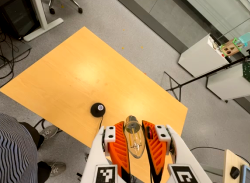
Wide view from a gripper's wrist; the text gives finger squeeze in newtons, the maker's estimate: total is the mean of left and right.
{"total": 23.9, "left": 26.0, "right": 21.8}